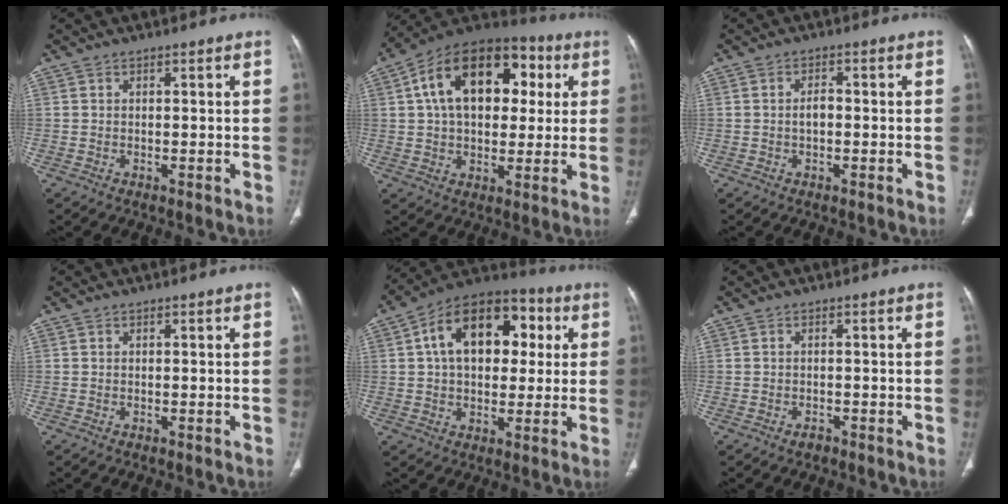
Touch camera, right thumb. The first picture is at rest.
{"total": 22.0, "force": [5.4, 14.0, 16.2], "torque": [-0.236, 0.025, 0.077]}
{"total": 2.1, "force": [-0.3, 1.2, 1.7], "torque": [-0.029, 0.007, -0.007]}
{"total": 0.0}
{"total": 19.4, "force": [4.3, 12.5, 14.2], "torque": [-0.192, 0.022, 0.060]}
{"total": 1.2, "force": [-0.8, 0.7, 0.5], "torque": [-0.008, 0.004, -0.013]}